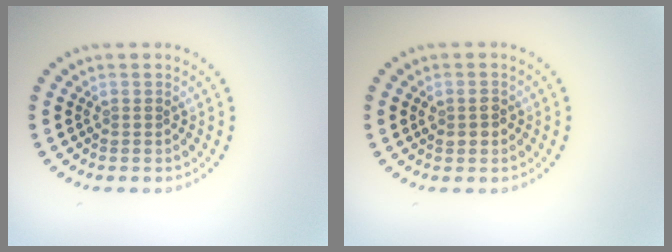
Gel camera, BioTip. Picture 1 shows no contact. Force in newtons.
{"total": 1.4, "press": 1.4, "slide": 0.1}